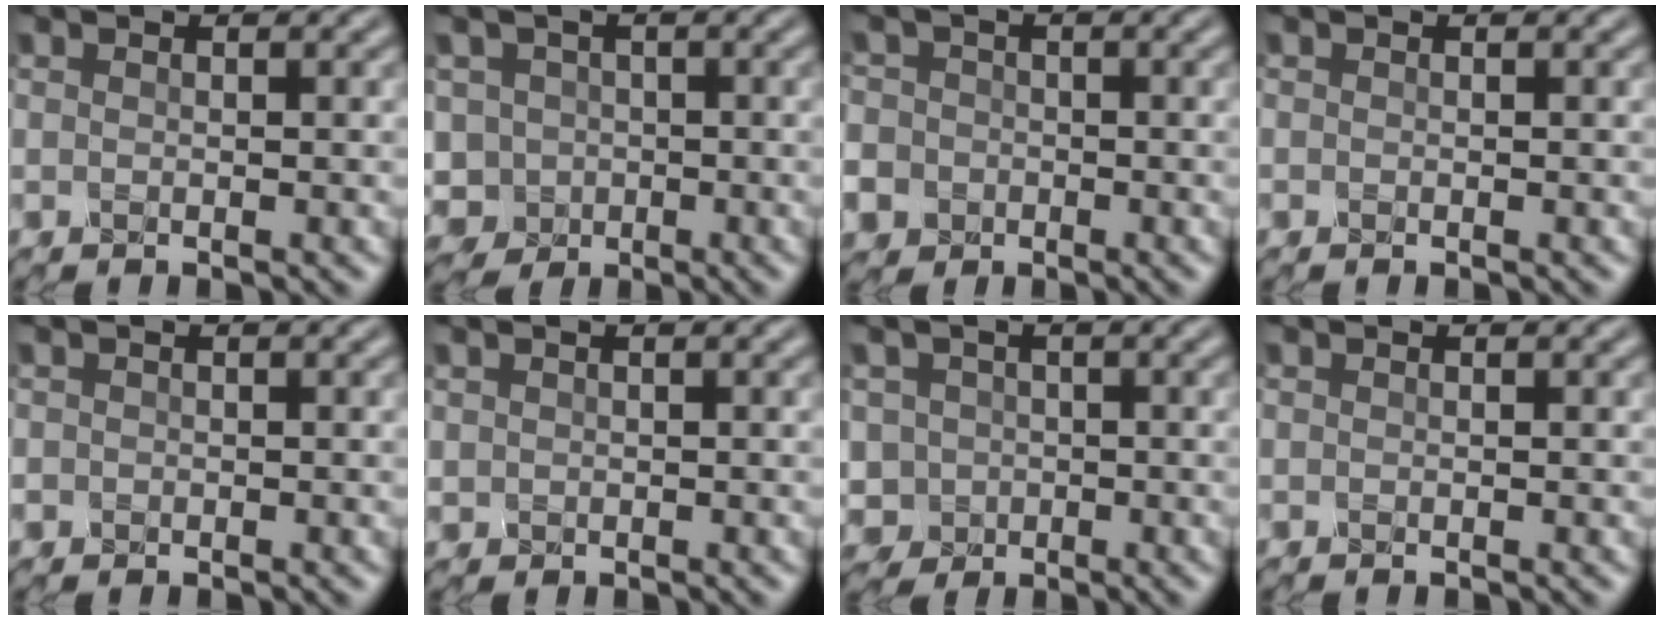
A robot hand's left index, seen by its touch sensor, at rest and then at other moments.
{"total": 4.7, "force": [-1.3, 4.4, 1.1], "torque": [-0.013, 0.000, -0.036]}
{"total": 9.4, "force": [-4.1, 8.2, 2.3], "torque": [-0.067, -0.021, -0.105]}
{"total": 0.0}
{"total": 0.6, "force": [-0.2, 0.6, 0.1], "torque": [0.003, -0.005, -0.005]}
{"total": 0.7, "force": [0.3, 0.6, 0.1], "torque": [0.000, -0.001, 0.008]}
{"total": 3.5, "force": [-0.8, 3.4, 0.4], "torque": [0.005, 0.004, -0.020]}
{"total": 0.0}